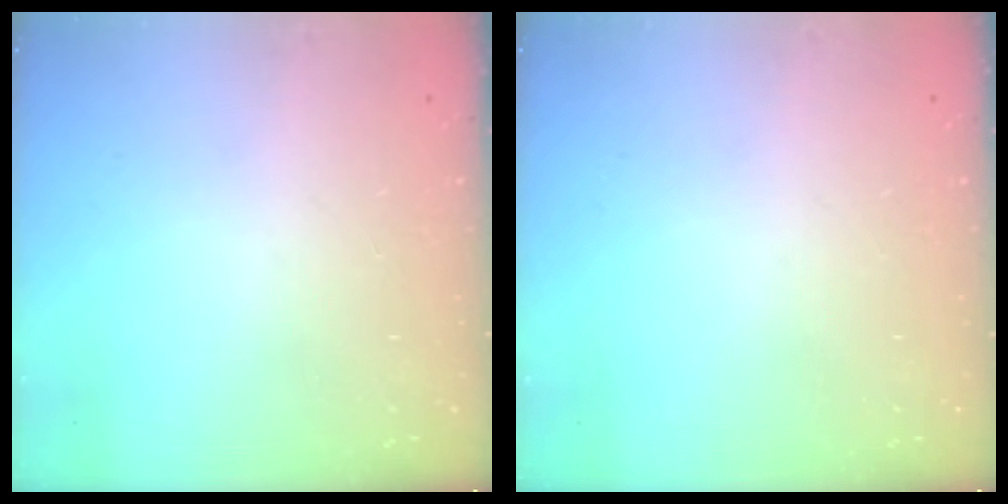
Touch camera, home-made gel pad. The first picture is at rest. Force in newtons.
{"total": 0.0}